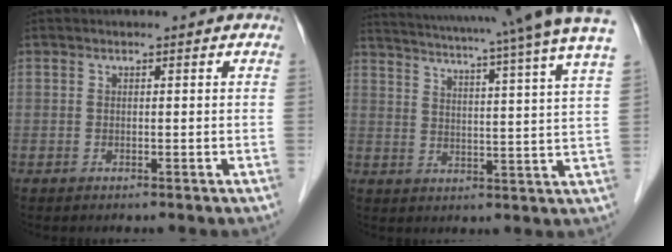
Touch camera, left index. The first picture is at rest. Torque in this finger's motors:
{"motor_torque": [1.05, -1.09, 0.46, 0.12]}